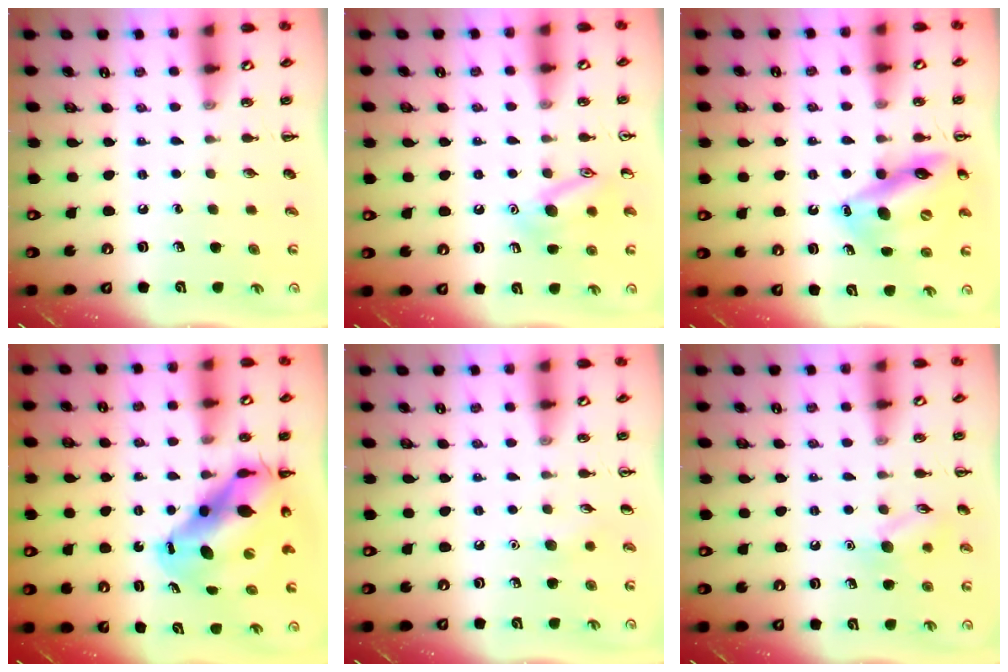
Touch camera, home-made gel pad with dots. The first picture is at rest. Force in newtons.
{"total": 12.2, "press": 12.2, "slide": 0.8}
{"total": 15.0, "press": 14.6, "slide": 3.7}
{"total": 13.4, "press": 12.9, "slide": 3.6}
{"total": 4.5, "press": 4.2, "slide": 1.3}
{"total": 9.1, "press": 9.0, "slide": 0.9}